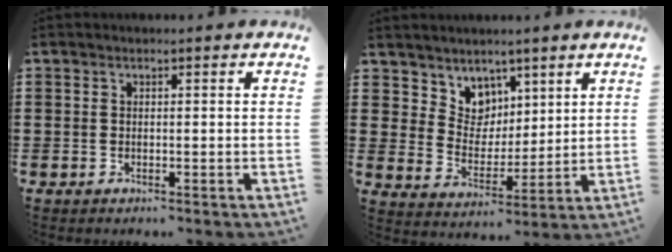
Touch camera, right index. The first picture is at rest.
{"total": 5.7, "force": [4.0, 4.1, -0.2], "torque": [-0.032, -0.017, 0.075]}